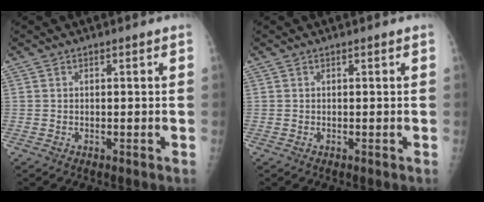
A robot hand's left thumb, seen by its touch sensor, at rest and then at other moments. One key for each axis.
{"total": 0.0}